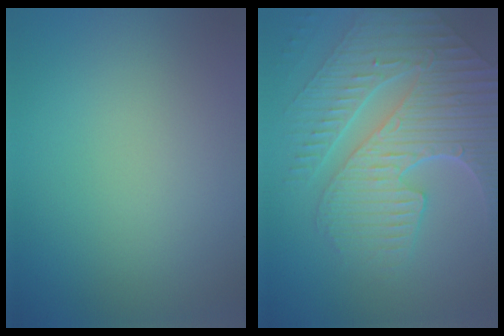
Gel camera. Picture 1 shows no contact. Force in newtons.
{"total": 9.2, "press": 6.2, "slide": 6.7}